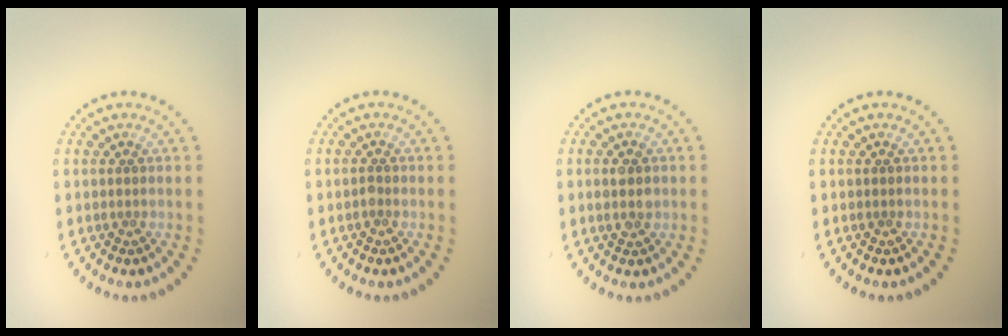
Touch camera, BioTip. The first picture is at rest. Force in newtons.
{"total": 0.6, "press": 0.4, "slide": 0.4}
{"total": 1.8, "press": 1.8, "slide": 0.3}
{"total": 0.0}